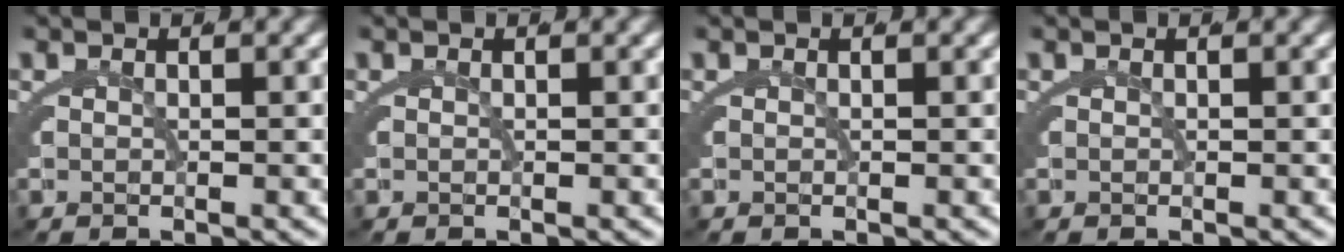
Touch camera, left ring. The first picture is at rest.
{"total": 0.0}
{"total": 0.0}
{"total": 0.0}